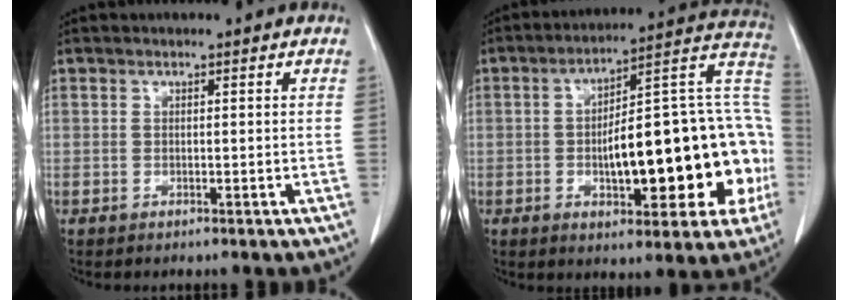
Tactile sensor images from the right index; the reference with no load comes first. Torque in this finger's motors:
{"motor_torque": [1.97, -0.17, 1.05, 0.17]}